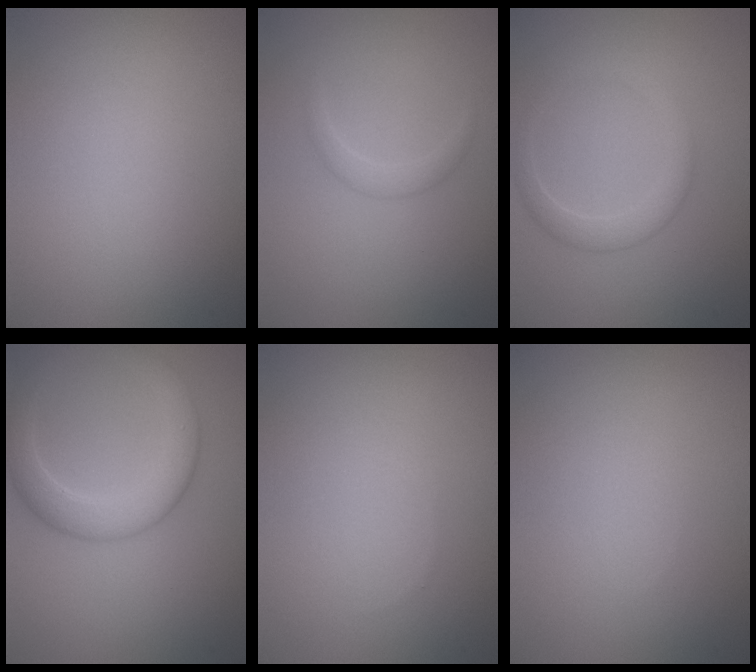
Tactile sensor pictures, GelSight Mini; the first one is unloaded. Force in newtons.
{"total": 1.2, "press": 1.2, "slide": 0.1}
{"total": 2.2, "press": 2.2, "slide": 0.1}
{"total": 4.7, "press": 4.7, "slide": 0.5}
{"total": 0.0}
{"total": 0.0}